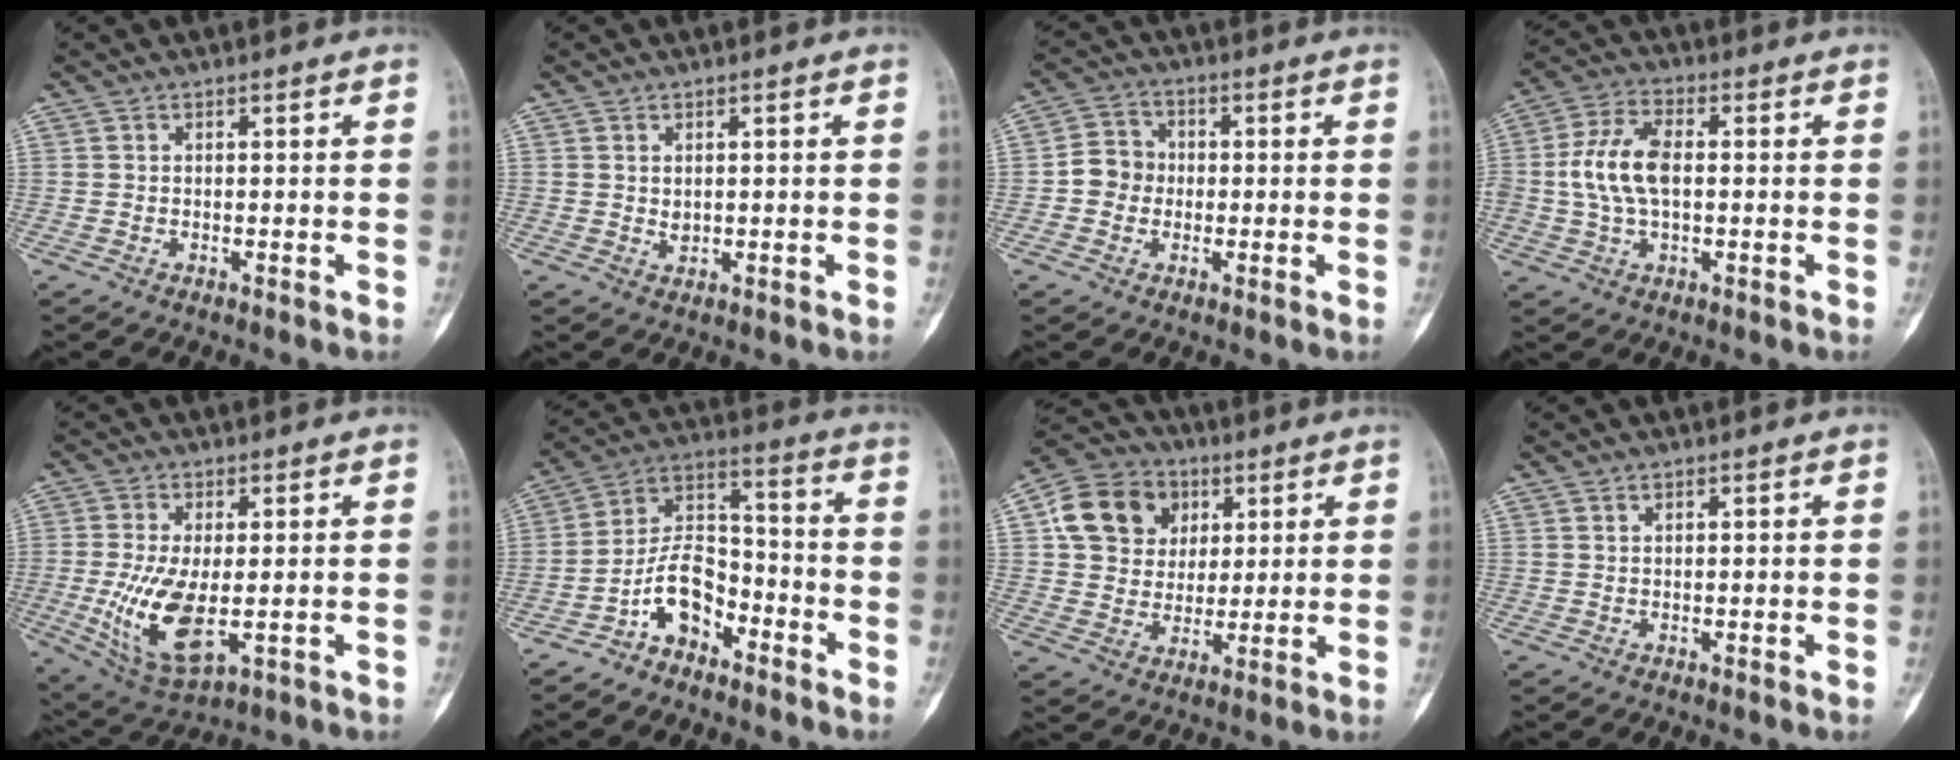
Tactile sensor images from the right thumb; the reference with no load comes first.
{"total": 1.5, "force": [0.3, 1.1, 0.9], "torque": [-0.007, -0.002, 0.008]}
{"total": 5.5, "force": [-0.7, 5.0, 2.1], "torque": [-0.016, 0.017, -0.023]}
{"total": 10.5, "force": [0.2, 5.9, 8.6], "torque": [-0.173, 0.018, 0.000]}
{"total": 12.3, "force": [-1.8, 5.6, 10.8], "torque": [-0.209, -0.019, -0.017]}
{"total": 10.6, "force": [-6.0, 6.3, 6.1], "torque": [-0.100, 0.074, -0.119]}
{"total": 13.7, "force": [4.4, 11.6, 5.8], "torque": [-0.079, 0.000, 0.074]}
{"total": 0.7, "force": [0.6, 0.3, 0.3], "torque": [-0.005, -0.003, 0.010]}